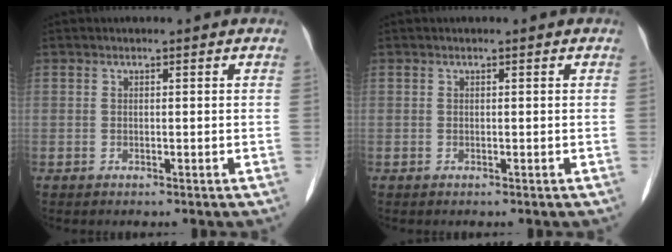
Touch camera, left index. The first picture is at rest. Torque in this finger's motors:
{"motor_torque": [0.00, 0.00, 0.03, 0.00]}